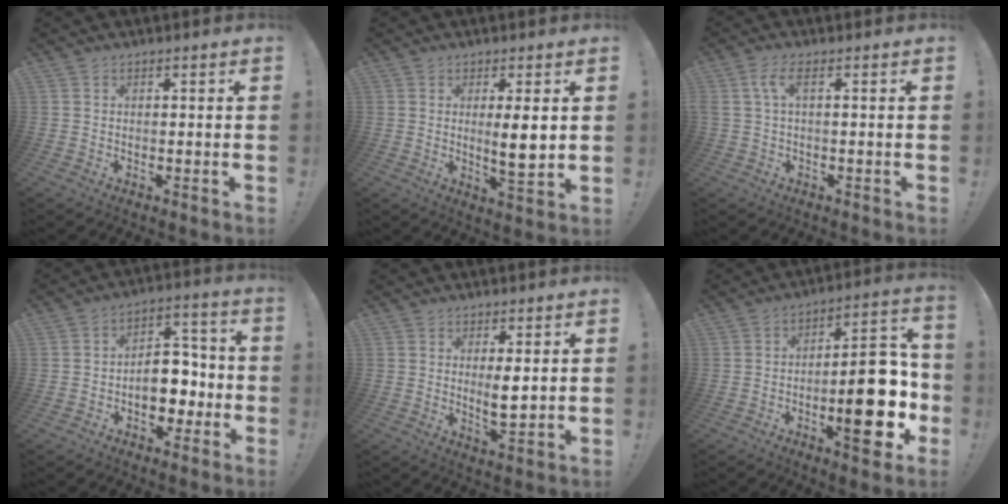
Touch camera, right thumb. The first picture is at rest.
{"total": 7.3, "force": [1.0, 0.9, 7.2], "torque": [-0.102, -0.017, 0.013]}
{"total": 4.5, "force": [0.8, 1.1, 4.2], "torque": [-0.095, -0.005, 0.011]}
{"total": 11.6, "force": [-3.3, 8.2, 7.5], "torque": [-0.100, 0.028, -0.050]}
{"total": 5.4, "force": [1.4, 1.4, 5.0], "torque": [-0.081, -0.017, 0.020]}
{"total": 20.4, "force": [-5.3, 8.0, 18.0], "torque": [-0.229, 0.028, -0.073]}